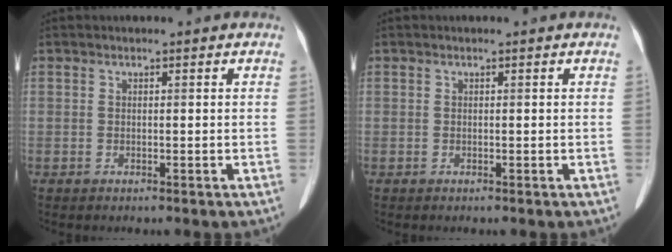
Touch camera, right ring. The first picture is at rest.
{"total": 0.0}